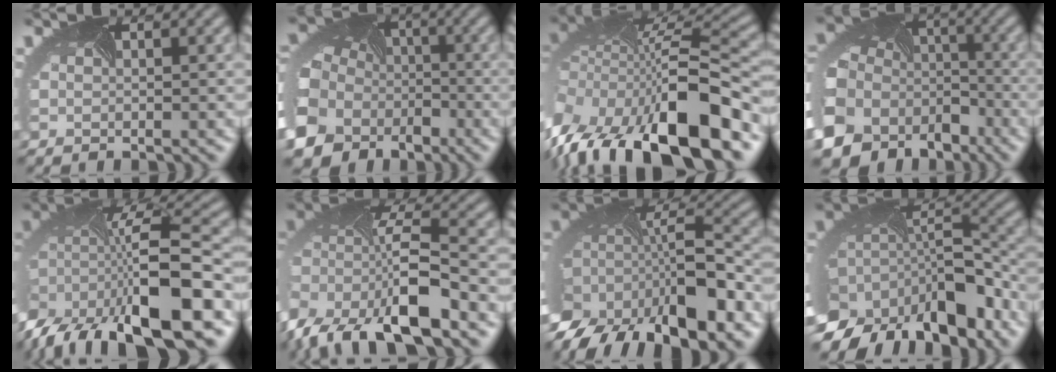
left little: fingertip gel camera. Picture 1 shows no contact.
{"total": 16.0, "force": [-6.5, 13.2, 6.2], "torque": [-0.152, -0.066, -0.122]}
{"total": 16.8, "force": [-7.3, 7.3, 13.3], "torque": [-0.242, -0.033, -0.100]}
{"total": 17.2, "force": [-8.4, 13.5, 6.7], "torque": [-0.166, -0.072, -0.129]}
{"total": 14.9, "force": [-8.4, 6.4, 10.6], "torque": [-0.201, -0.019, -0.134]}
{"total": 12.8, "force": [-6.2, 6.1, 9.5], "torque": [-0.186, -0.024, -0.104]}
{"total": 15.1, "force": [-7.5, 7.3, 11.0], "torque": [-0.217, -0.024, -0.110]}
{"total": 16.0, "force": [-8.8, 9.7, 9.2], "torque": [-0.197, -0.039, -0.118]}